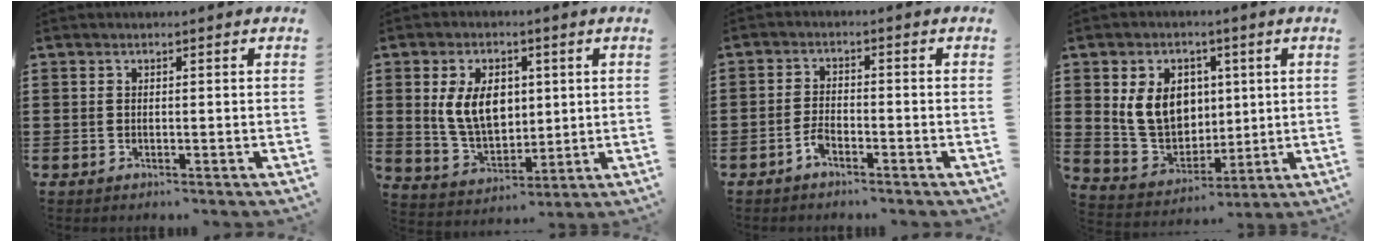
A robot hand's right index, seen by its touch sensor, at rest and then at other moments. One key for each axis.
{"total": 8.6, "fx": 1.6, "fy": 5.6, "fz": 6.3, "tx": -0.140, "ty": 0.011, "tz": 0.026}
{"total": 2.6, "fx": -2.0, "fy": 0.7, "fz": 1.5, "tx": -0.035, "ty": 0.005, "tz": -0.041}
{"total": 9.4, "fx": 1.9, "fy": 7.6, "fz": 5.3, "tx": -0.125, "ty": 0.015, "tz": 0.033}